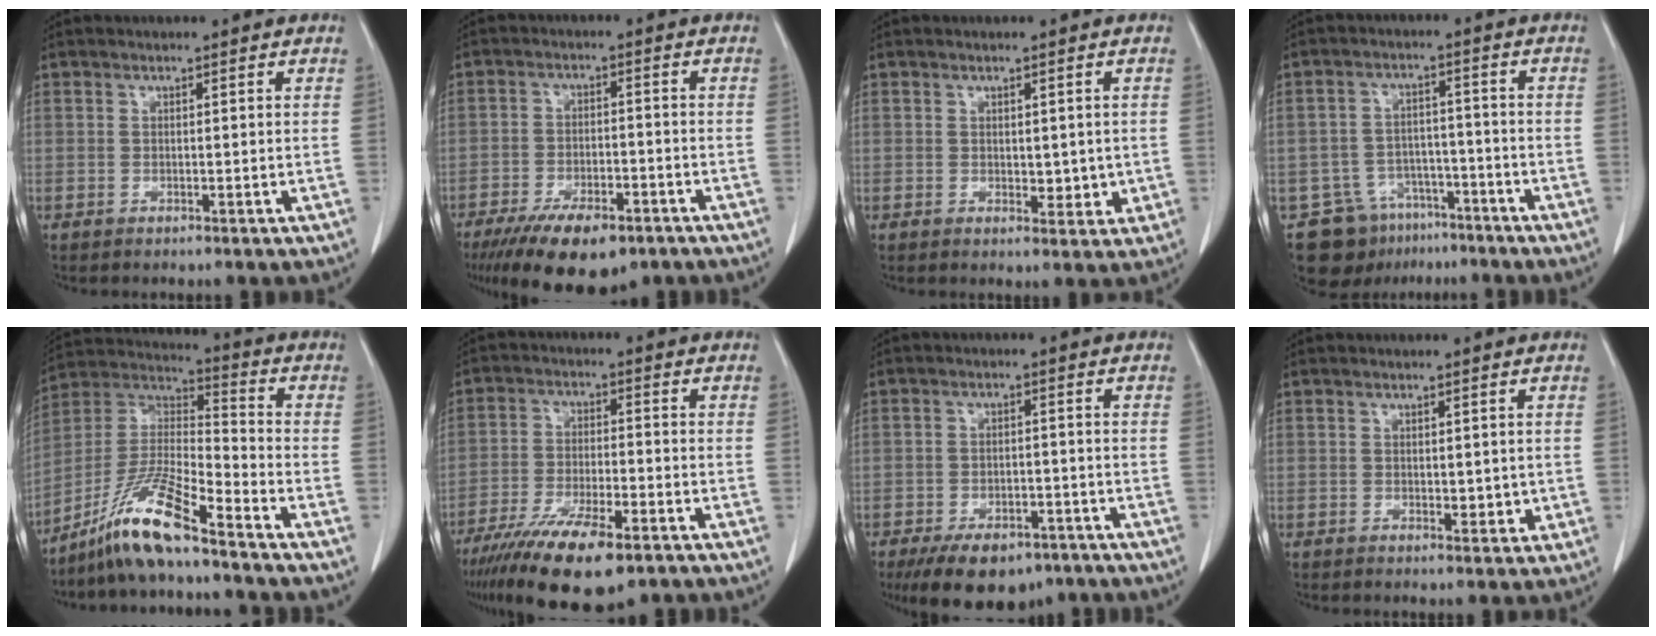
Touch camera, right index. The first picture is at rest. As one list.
[{"total": 12.8, "force": [-8.8, 4.7, 8.1], "torque": [-0.132, -0.012, -0.136]}, {"total": 3.3, "force": [0.0, 1.9, 2.7], "torque": [-0.029, -0.006, 0.007]}, {"total": 9.9, "force": [-6.6, 6.9, 2.4], "torque": [-0.039, 0.022, -0.095]}, {"total": 12.7, "force": [-9.2, 0.8, 8.7], "torque": [-0.182, -0.006, -0.175]}, {"total": 14.9, "force": [-10.1, 3.5, 10.4], "torque": [-0.186, -0.033, -0.169]}, {"total": 11.3, "force": [-8.0, 5.6, 5.7], "torque": [-0.090, -0.002, -0.118]}, {"total": 2.4, "force": [0.0, 1.3, 2.1], "torque": [-0.025, -0.005, 0.005]}]